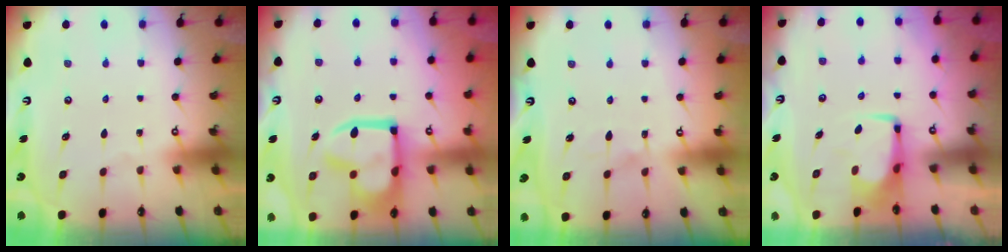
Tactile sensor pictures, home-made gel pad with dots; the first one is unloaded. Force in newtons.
{"total": 16.4, "press": 16.3, "slide": 1.9}
{"total": 5.0, "press": 5.0, "slide": 0.5}
{"total": 0.0}